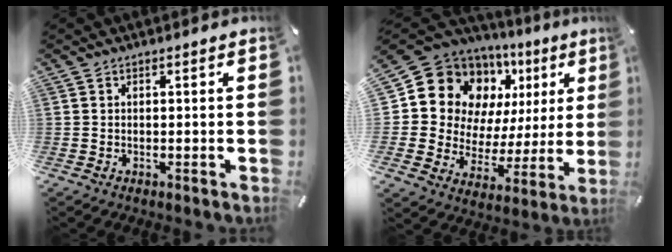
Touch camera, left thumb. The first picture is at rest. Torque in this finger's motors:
{"motor_torque": [2.50, 2.51, 2.13, -0.65, 0.16]}